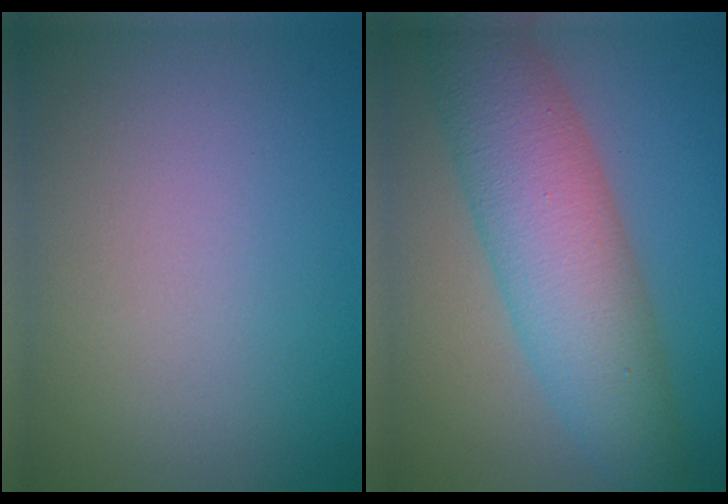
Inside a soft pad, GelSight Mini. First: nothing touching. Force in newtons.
{"total": 8.3, "press": 8.3, "slide": 0.2}